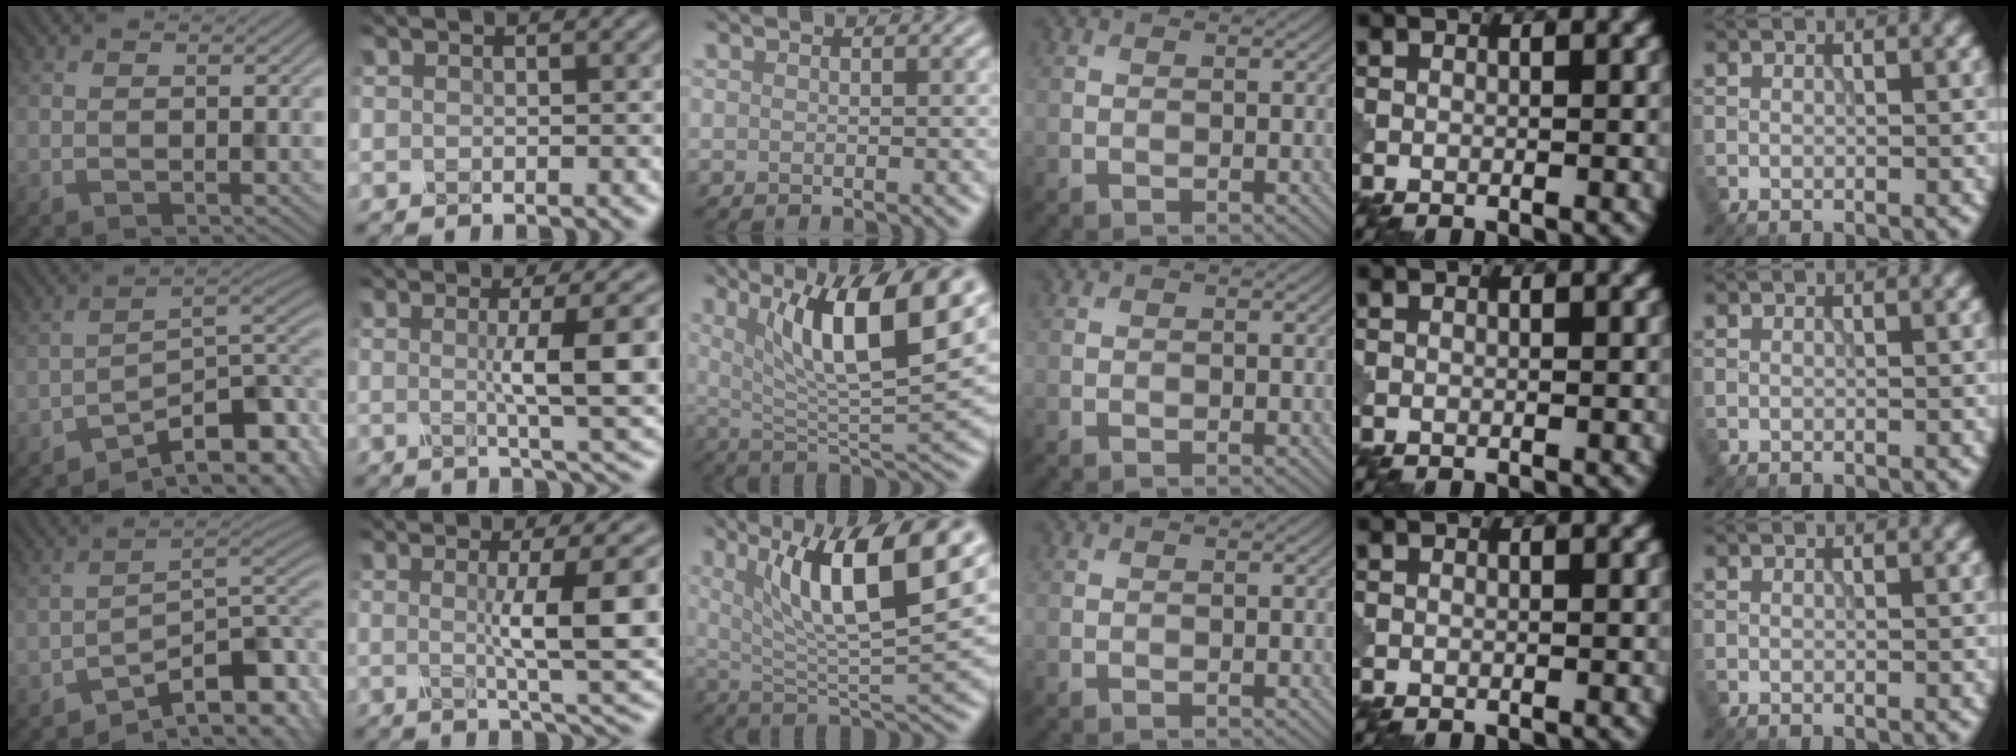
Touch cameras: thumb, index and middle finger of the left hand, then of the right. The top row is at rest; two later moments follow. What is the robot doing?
{"motion": "shake", "object": "salt shaker"}